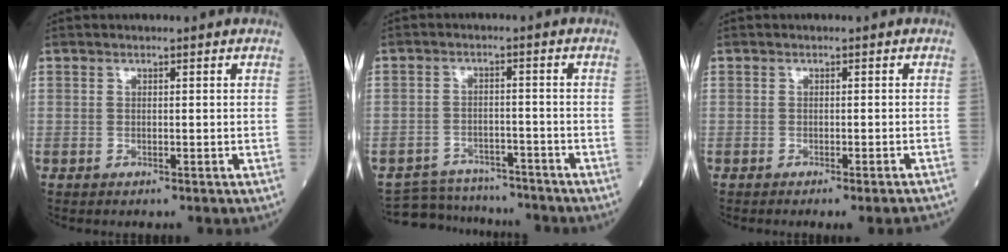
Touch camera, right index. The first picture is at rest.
{"total": 8.9, "force": [-8.4, 3.1, 0.3], "torque": [-0.002, 0.016, -0.124]}
{"total": 5.0, "force": [-4.6, -0.8, 1.8], "torque": [-0.011, -0.013, -0.057]}